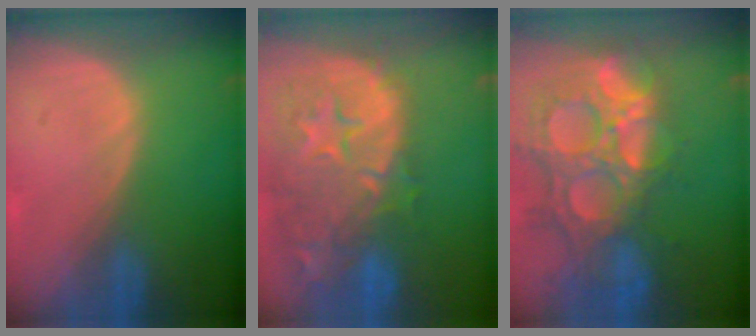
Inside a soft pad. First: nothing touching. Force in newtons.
{"total": 15.3, "press": 12.2, "slide": 9.3}
{"total": 14.8, "press": 12.1, "slide": 8.4}